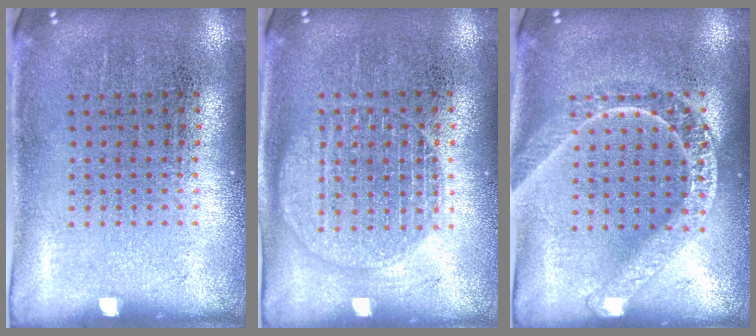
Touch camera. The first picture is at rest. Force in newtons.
{"total": 1.3, "press": 1.3, "slide": 0.2}
{"total": 1.6, "press": 1.6, "slide": 0.1}